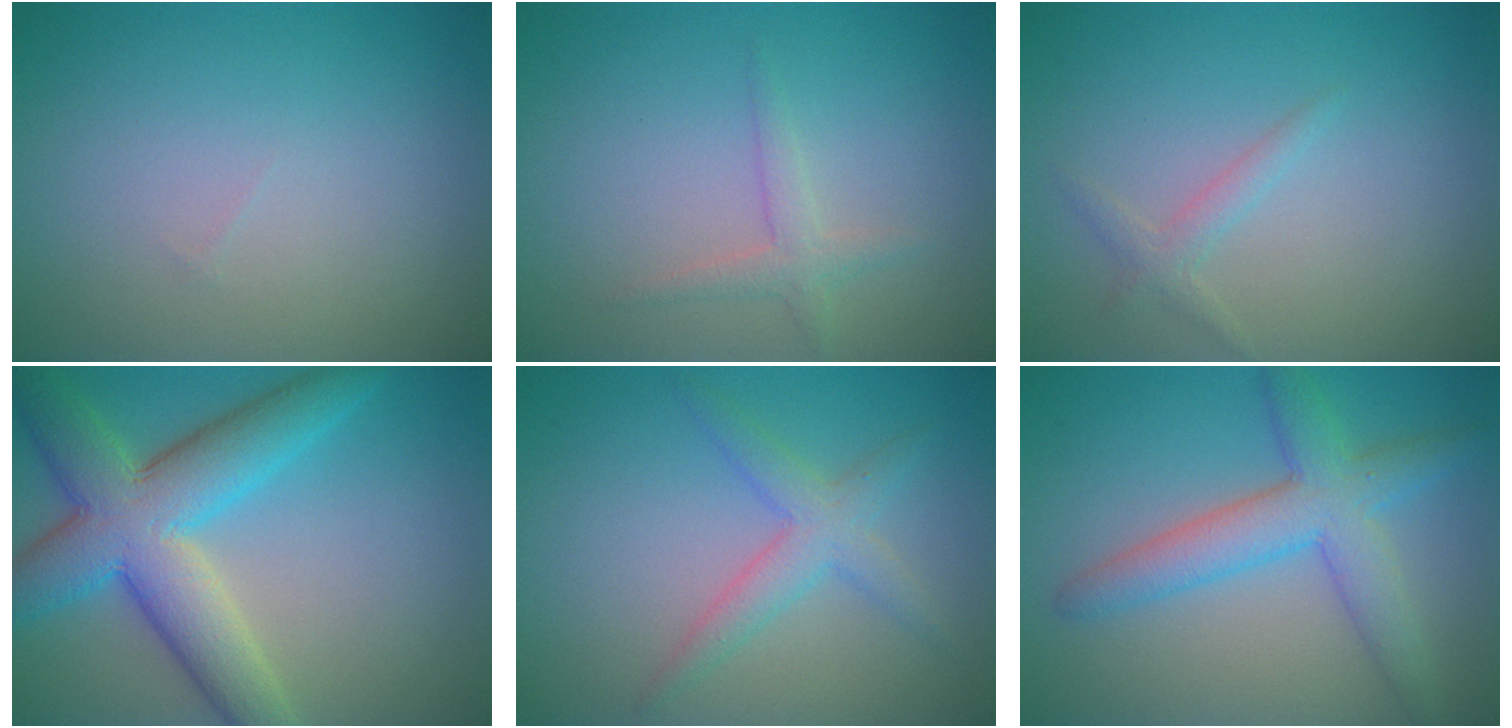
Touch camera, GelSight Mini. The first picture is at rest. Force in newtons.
{"total": 1.6, "press": 1.6, "slide": 0.0}
{"total": 1.4, "press": 1.4, "slide": 0.1}
{"total": 9.2, "press": 9.2, "slide": 0.4}
{"total": 2.9, "press": 2.9, "slide": 0.1}
{"total": 5.2, "press": 5.2, "slide": 0.3}